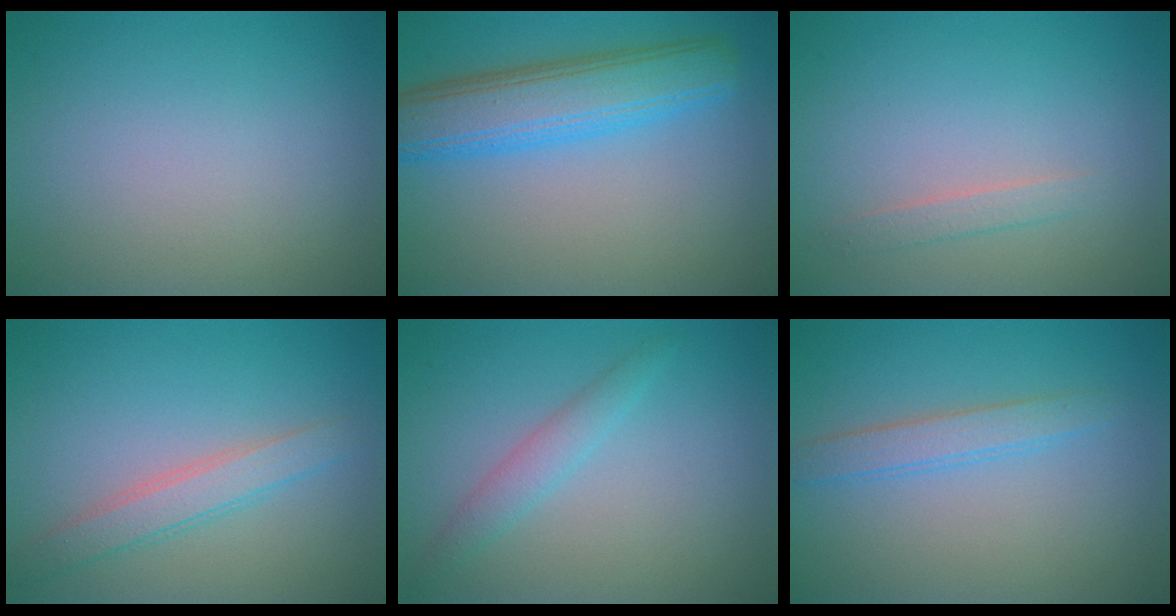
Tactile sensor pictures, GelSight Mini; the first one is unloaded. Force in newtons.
{"total": 6.8, "press": 6.8, "slide": 0.1}
{"total": 1.2, "press": 1.2, "slide": 0.1}
{"total": 2.5, "press": 2.5, "slide": 0.1}
{"total": 1.8, "press": 1.8, "slide": 0.0}
{"total": 2.1, "press": 2.1, "slide": 0.1}